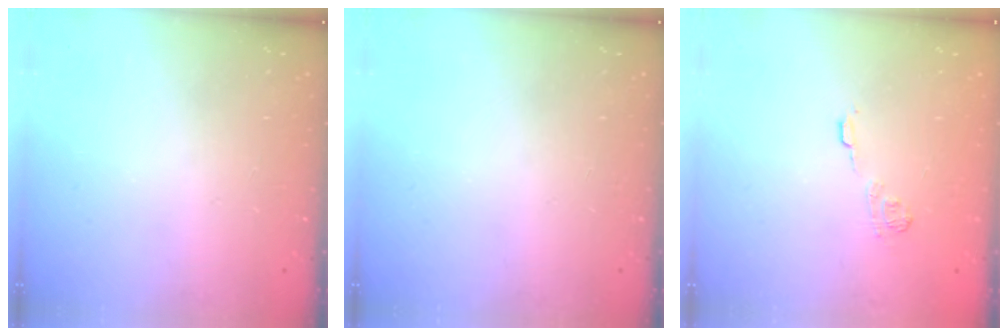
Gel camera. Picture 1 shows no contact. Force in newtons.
{"total": 0.0}
{"total": 8.7, "press": 8.6, "slide": 1.3}